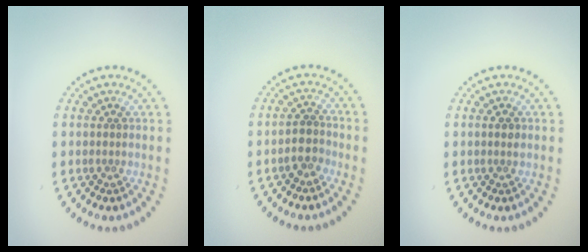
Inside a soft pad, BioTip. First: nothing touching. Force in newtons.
{"total": 1.7, "press": 1.5, "slide": 0.9}
{"total": 0.7, "press": 0.7, "slide": 0.2}